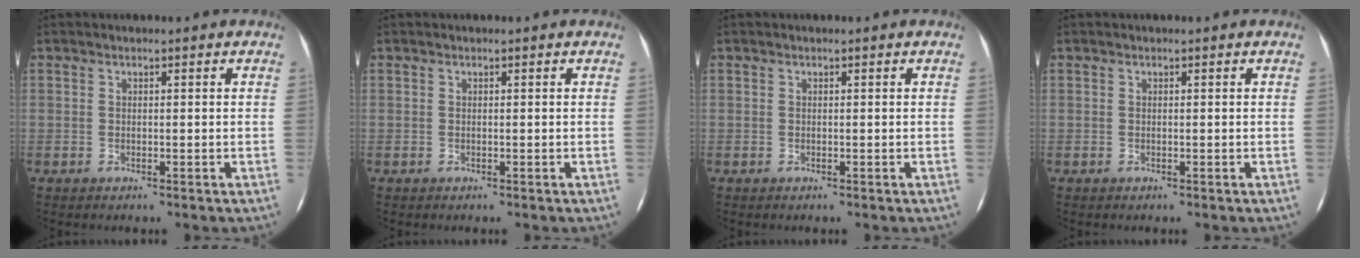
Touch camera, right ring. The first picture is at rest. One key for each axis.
{"total": 0.0}
{"total": 0.0}
{"total": 0.0}